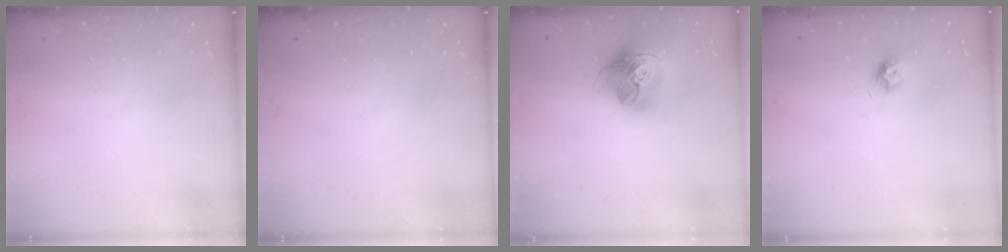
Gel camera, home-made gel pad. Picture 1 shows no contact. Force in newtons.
{"total": 0.0}
{"total": 18.0, "press": 17.9, "slide": 1.9}
{"total": 7.6, "press": 7.6, "slide": 0.7}